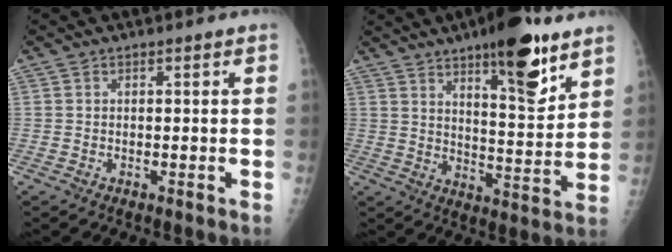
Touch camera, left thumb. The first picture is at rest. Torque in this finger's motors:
{"motor_torque": [2.18, 0.74, 1.49, -1.07, 0.20]}